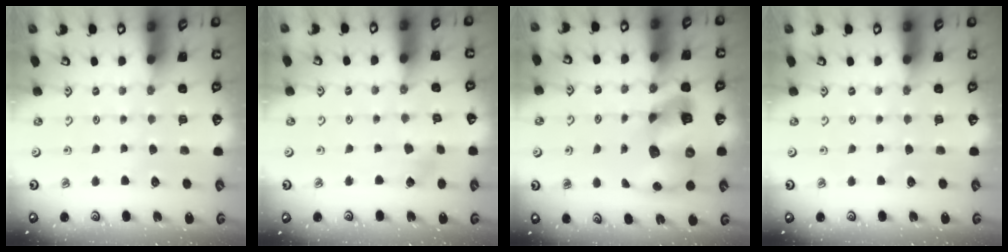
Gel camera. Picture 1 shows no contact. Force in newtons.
{"total": 2.3, "press": 2.1, "slide": 0.7}
{"total": 16.6, "press": 16.4, "slide": 2.1}
{"total": 0.0}